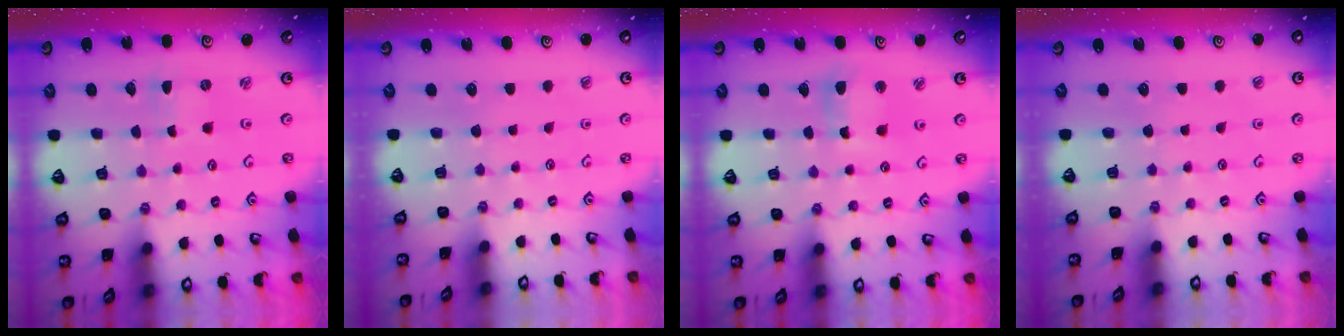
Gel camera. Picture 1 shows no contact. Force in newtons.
{"total": 0.0}
{"total": 7.4, "press": 7.3, "slide": 1.2}
{"total": 0.0}